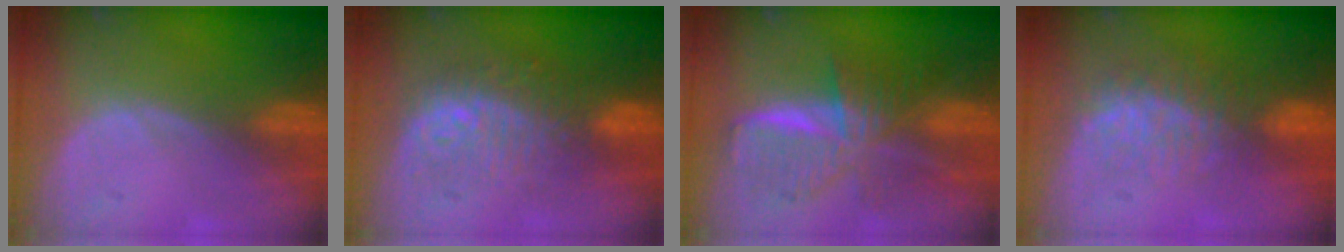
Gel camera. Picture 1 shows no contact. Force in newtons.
{"total": 9.5, "press": 9.4, "slide": 1.0}
{"total": 9.1, "press": 9.1, "slide": 0.6}
{"total": 8.1, "press": 7.5, "slide": 3.0}